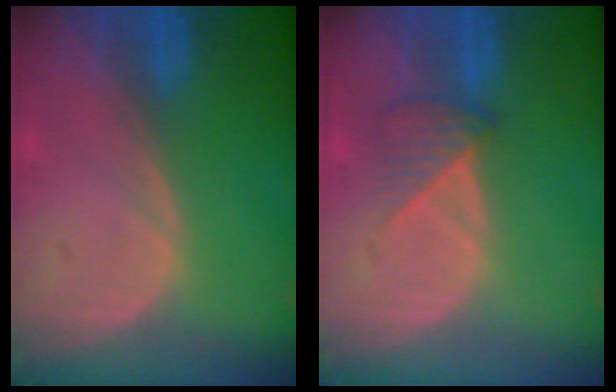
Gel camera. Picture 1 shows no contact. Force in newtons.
{"total": 3.4, "press": 3.3, "slide": 0.8}